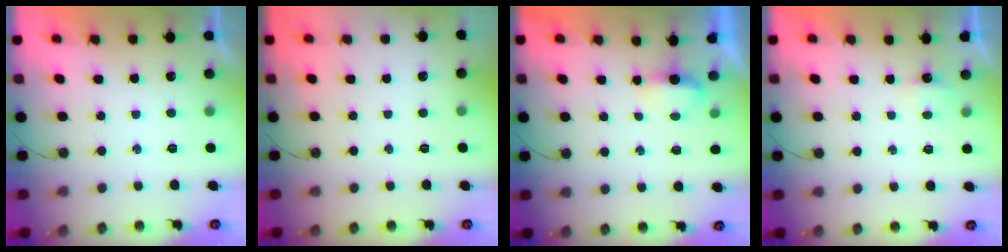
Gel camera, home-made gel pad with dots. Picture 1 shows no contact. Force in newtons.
{"total": 0.0}
{"total": 3.0, "press": 2.9, "slide": 0.6}
{"total": 5.2, "press": 1.8, "slide": 4.9}